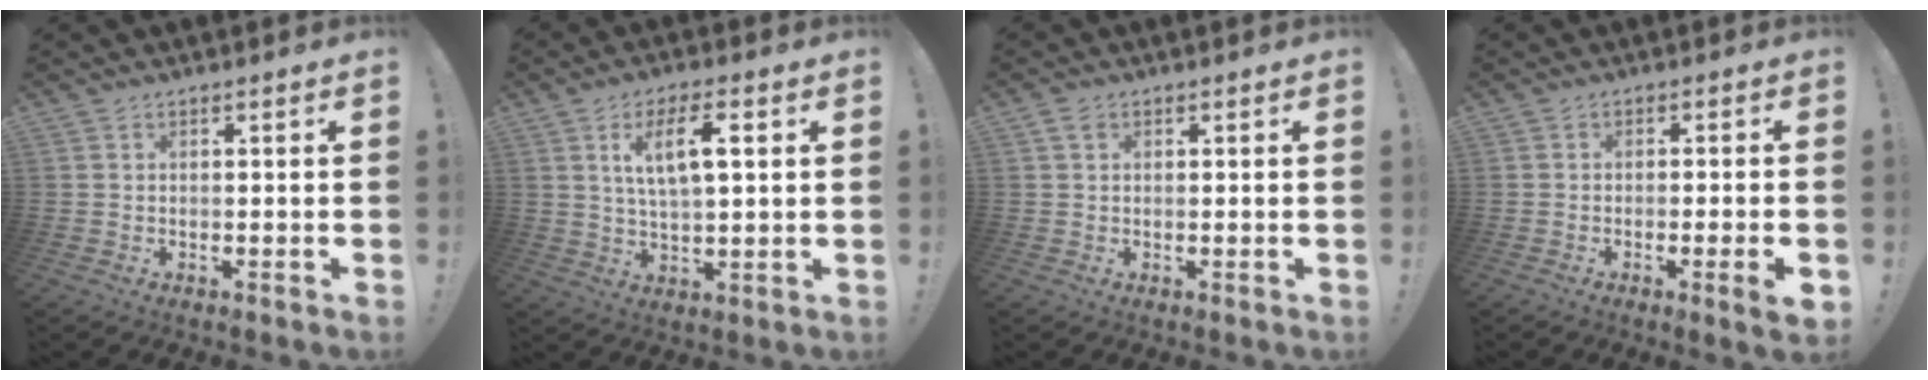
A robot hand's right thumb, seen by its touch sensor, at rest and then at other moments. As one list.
[{"total": 10.2, "force": [3.2, 3.6, 8.9], "torque": [-0.156, 0.007, 0.053]}, {"total": 1.8, "force": [1.1, 1.1, 0.9], "torque": [-0.017, 0.001, 0.020]}, {"total": 5.0, "force": [-1.6, 0.0, 4.7], "torque": [-0.076, 0.000, -0.021]}]